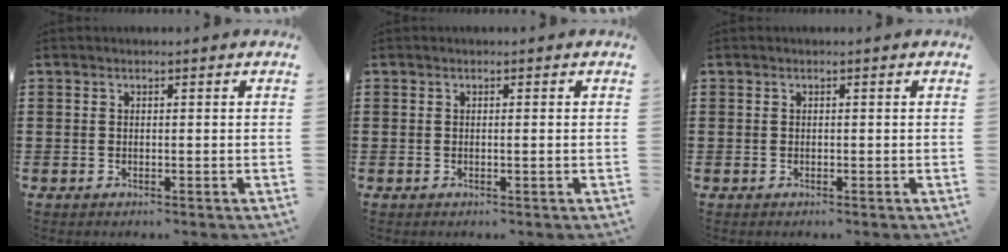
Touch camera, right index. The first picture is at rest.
{"total": 0.6, "force": [0.0, -0.2, 0.6], "torque": [-0.010, -0.003, -0.001]}
{"total": 0.0}